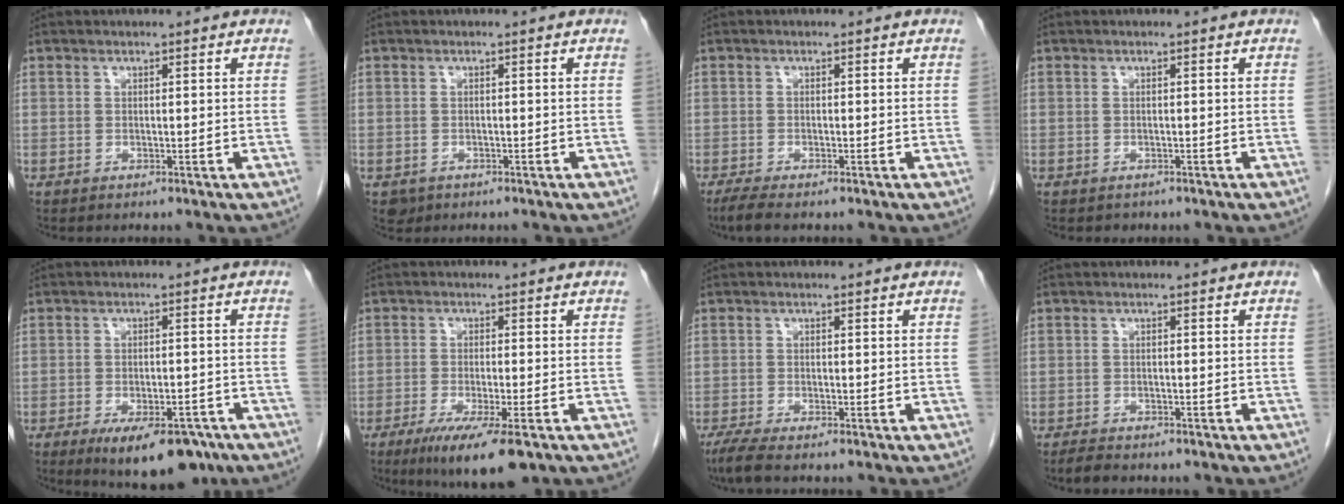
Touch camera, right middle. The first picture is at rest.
{"total": 1.7, "force": [-1.0, 1.4, 0.4], "torque": [-0.009, 0.002, -0.010]}
{"total": 2.8, "force": [-2.1, 0.4, 1.7], "torque": [-0.036, -0.010, -0.039]}
{"total": 0.9, "force": [-0.7, 0.6, 0.0], "torque": [-0.010, 0.001, -0.010]}
{"total": 10.7, "force": [-7.2, 4.2, 6.7], "torque": [-0.089, -0.004, -0.103]}
{"total": 9.3, "force": [-5.6, 1.4, 7.3], "torque": [-0.120, -0.024, -0.087]}
{"total": 3.2, "force": [-2.5, 0.2, 2.0], "torque": [-0.042, -0.010, -0.050]}
{"total": 2.4, "force": [-2.1, 0.7, 0.9], "torque": [-0.020, -0.005, -0.032]}